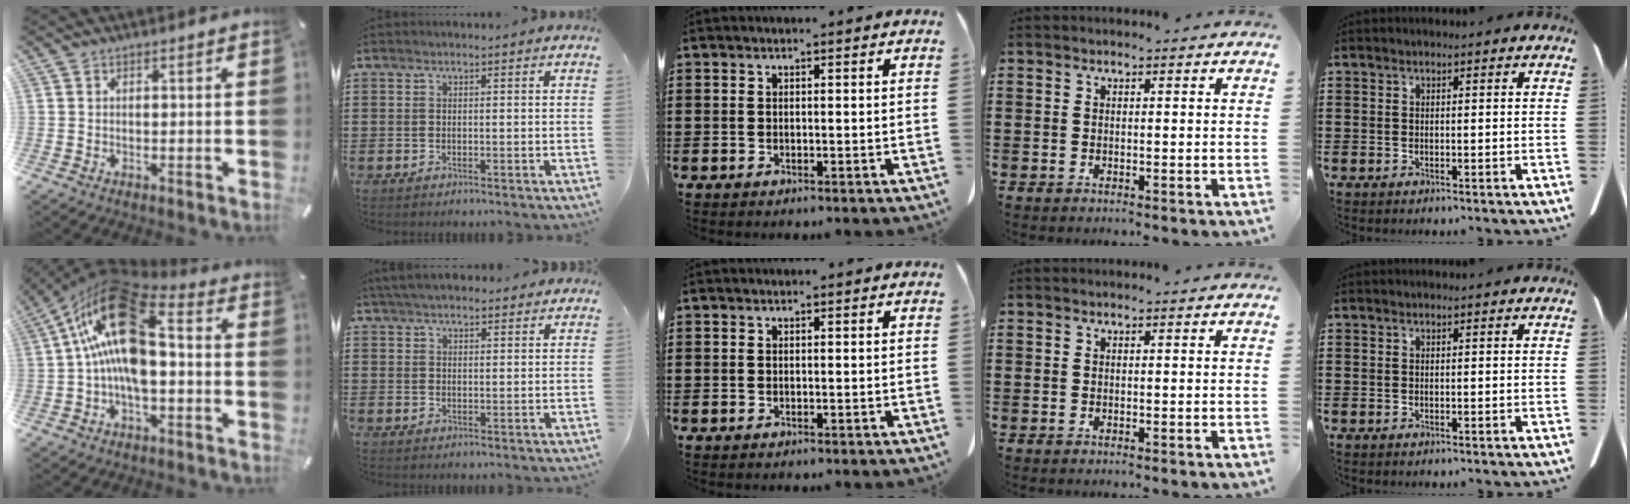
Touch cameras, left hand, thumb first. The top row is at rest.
{"thumb": {"total": 20.5, "force": [3.0, 10.9, 17.1], "torque": [-0.321, -0.016, 0.055]}, "index": {"total": 3.9, "force": [3.7, 0.9, 1.0], "torque": [-0.029, -0.002, 0.070]}}